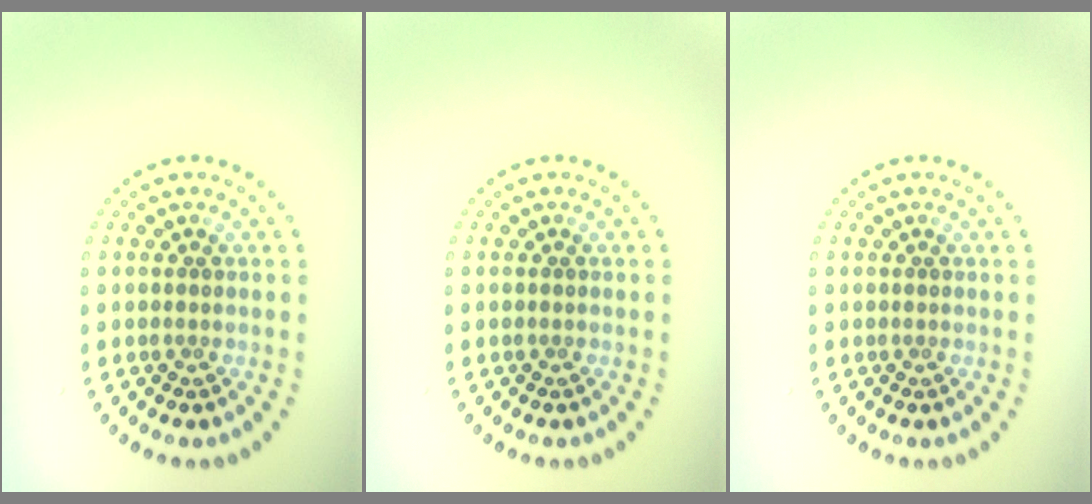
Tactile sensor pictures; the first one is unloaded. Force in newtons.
{"total": 0.0}
{"total": 0.0}